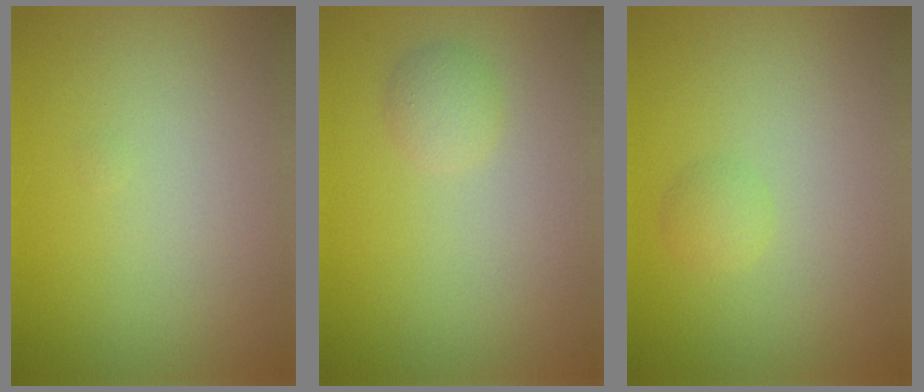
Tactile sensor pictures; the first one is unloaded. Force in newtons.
{"total": 1.4, "press": 1.4, "slide": 0.0}
{"total": 1.1, "press": 1.1, "slide": 0.0}